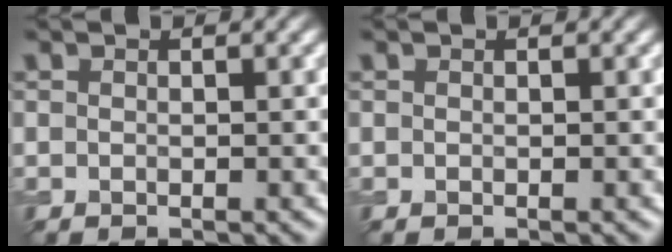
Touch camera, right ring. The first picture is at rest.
{"total": 0.0}